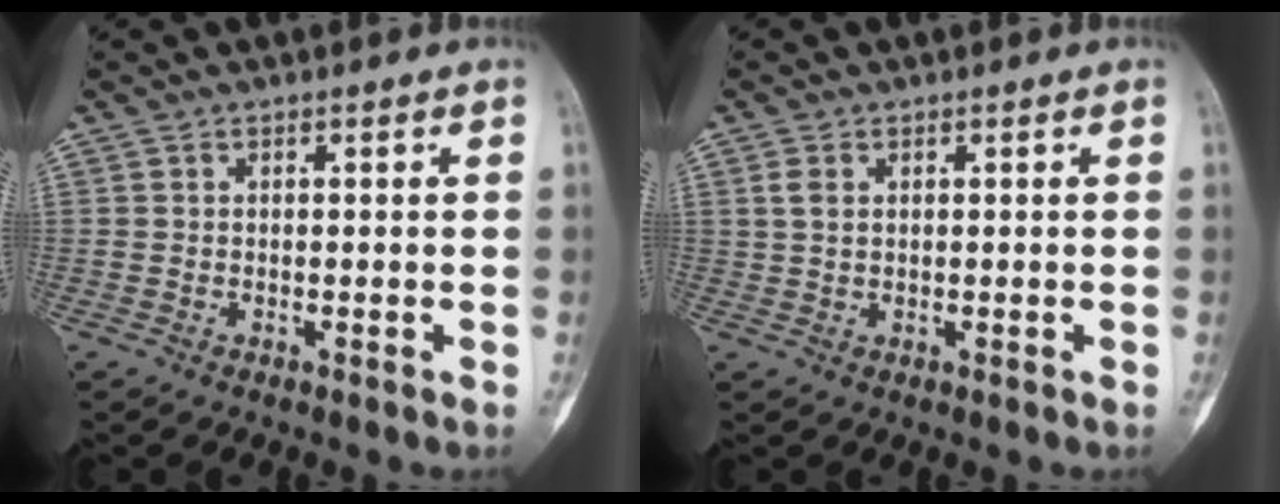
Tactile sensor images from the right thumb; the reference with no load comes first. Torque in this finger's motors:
{"motor_torque": [-0.52, -0.04, 0.33, 0.00, 0.00]}